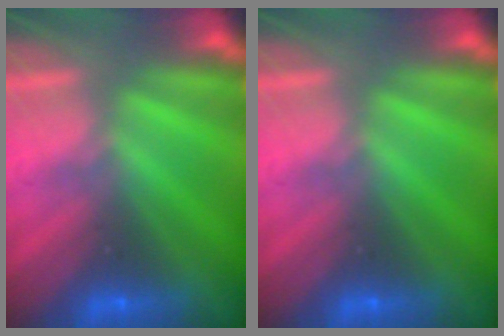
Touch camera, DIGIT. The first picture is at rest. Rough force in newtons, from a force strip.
{"total": 0.0}